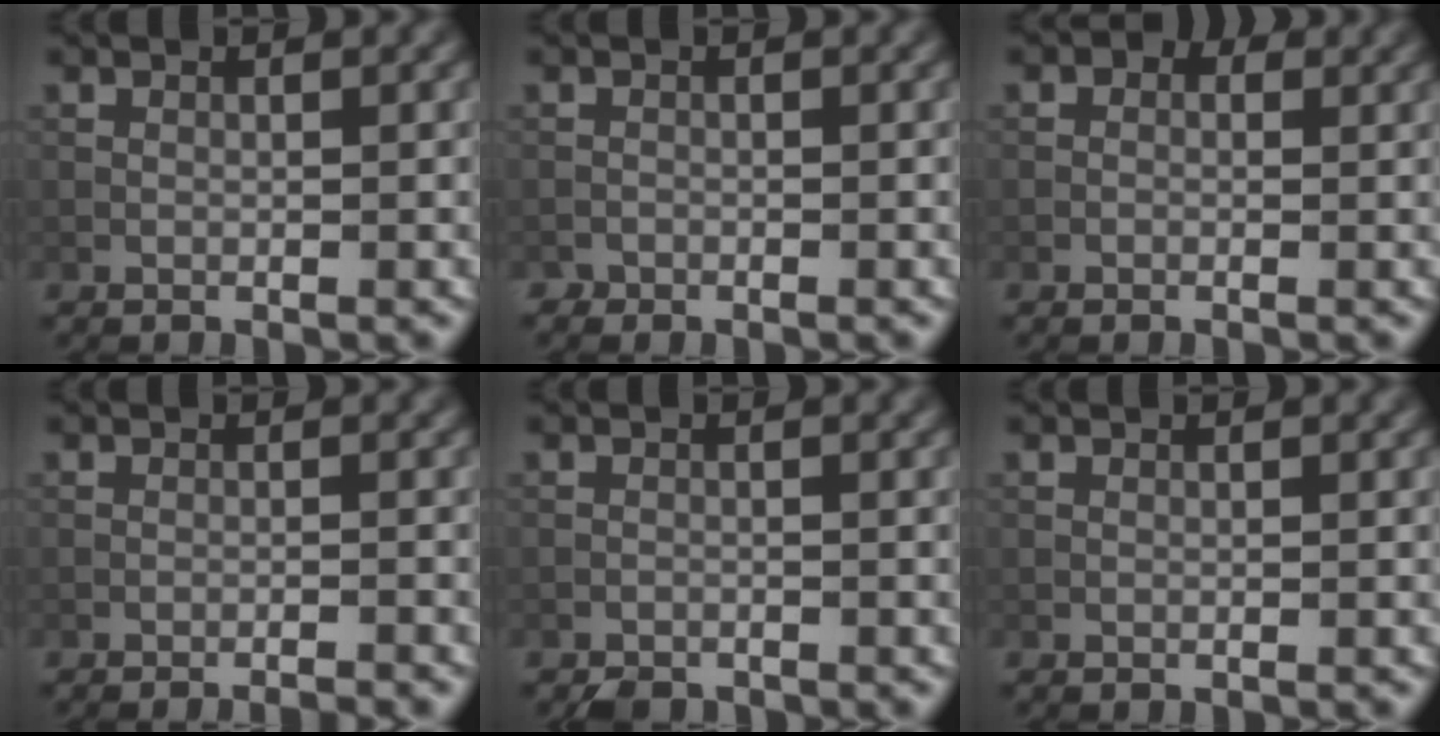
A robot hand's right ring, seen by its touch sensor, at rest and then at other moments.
{"total": 0.6, "force": [-0.5, 0.3, -0.2], "torque": [-0.001, 0.000, -0.010]}
{"total": 1.8, "force": [0.6, 1.4, 1.0], "torque": [0.002, -0.002, -0.013]}
{"total": 2.3, "force": [-2.0, 0.2, 1.0], "torque": [-0.011, 0.003, -0.037]}
{"total": 1.4, "force": [-1.3, 0.4, 0.0], "torque": [0.004, -0.002, -0.023]}
{"total": 0.0}